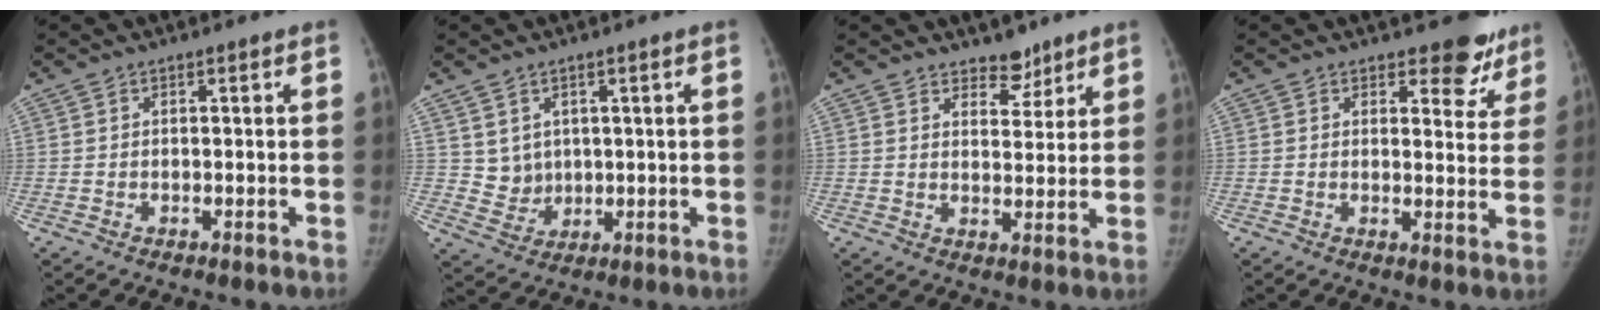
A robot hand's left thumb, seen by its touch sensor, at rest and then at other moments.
{"total": 4.6, "force": [1.8, 4.0, 1.3], "torque": [-0.006, -0.016, 0.047]}
{"total": 4.8, "force": [3.9, 2.4, 1.3], "torque": [0.009, -0.030, 0.062]}
{"total": 7.6, "force": [6.0, 3.6, 2.8], "torque": [0.008, -0.039, 0.064]}